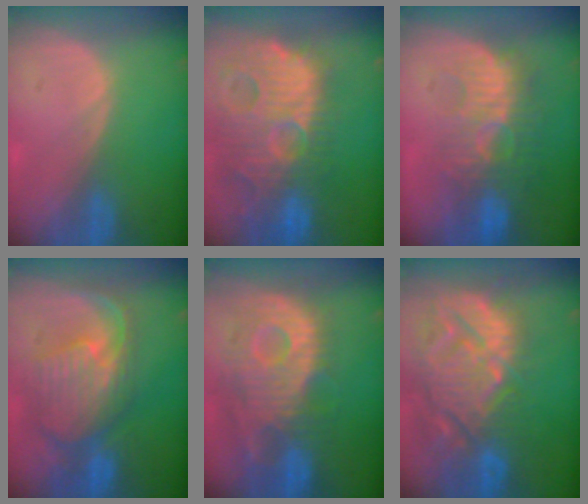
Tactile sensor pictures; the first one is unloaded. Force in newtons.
{"total": 14.7, "press": 12.6, "slide": 7.6}
{"total": 9.9, "press": 9.1, "slide": 3.7}
{"total": 10.9, "press": 9.6, "slide": 5.3}
{"total": 12.3, "press": 10.9, "slide": 5.7}
{"total": 14.7, "press": 12.6, "slide": 7.5}